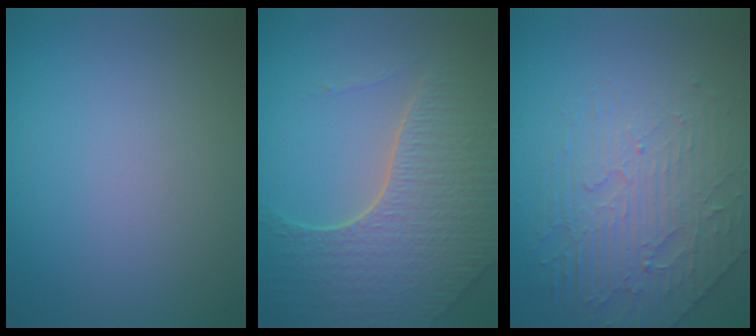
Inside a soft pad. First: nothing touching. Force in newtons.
{"total": 7.3, "press": 5.2, "slide": 5.1}
{"total": 4.2, "press": 3.8, "slide": 1.7}